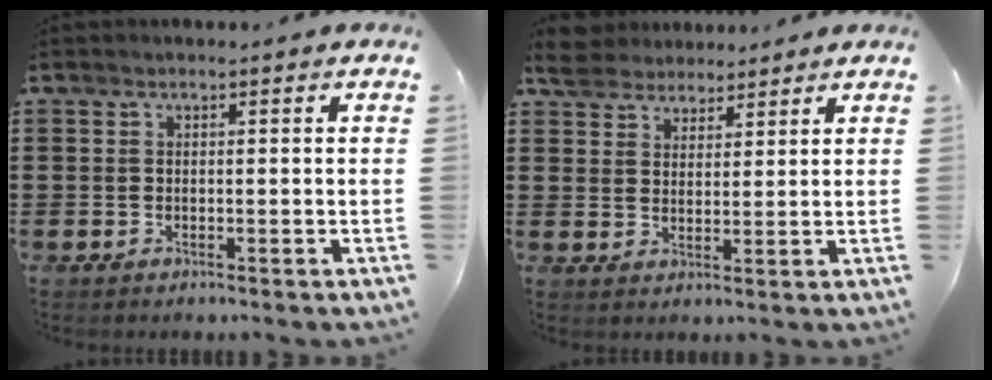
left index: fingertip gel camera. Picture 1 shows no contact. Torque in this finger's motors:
{"motor_torque": [1.43, 0.71, 0.59, 0.11]}